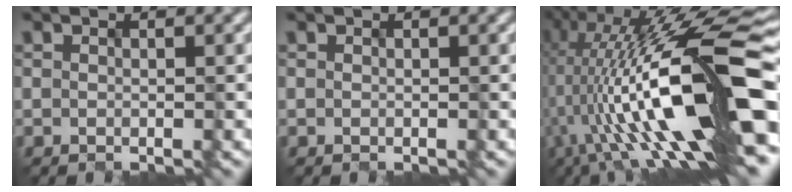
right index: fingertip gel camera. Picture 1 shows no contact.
{"total": 0.0}
{"total": 18.7, "force": [-1.6, 5.1, 17.9], "torque": [-0.318, 0.043, -0.036]}